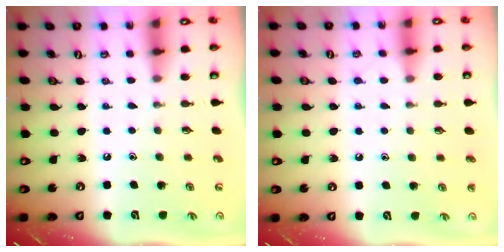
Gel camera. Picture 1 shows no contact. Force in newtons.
{"total": 4.8, "press": 4.8, "slide": 0.5}